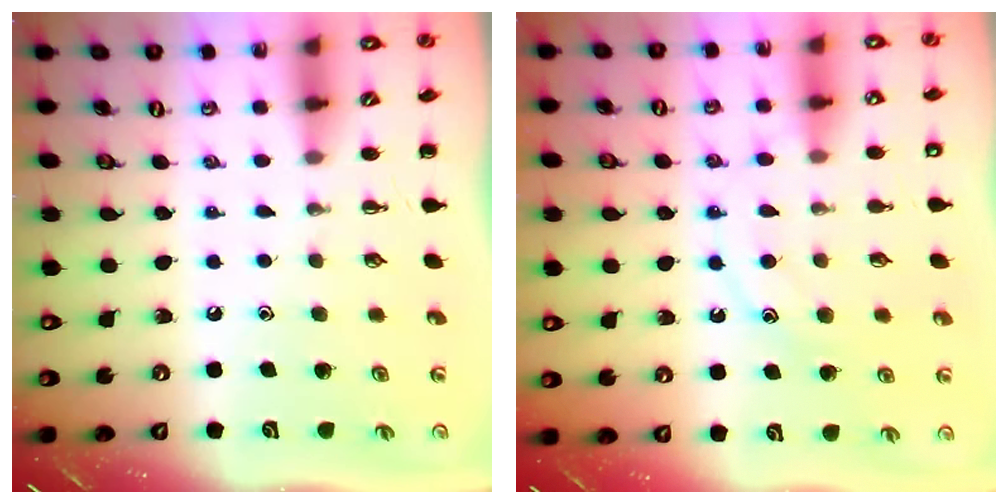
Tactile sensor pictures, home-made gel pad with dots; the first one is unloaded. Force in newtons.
{"total": 12.0, "press": 12.0, "slide": 0.8}